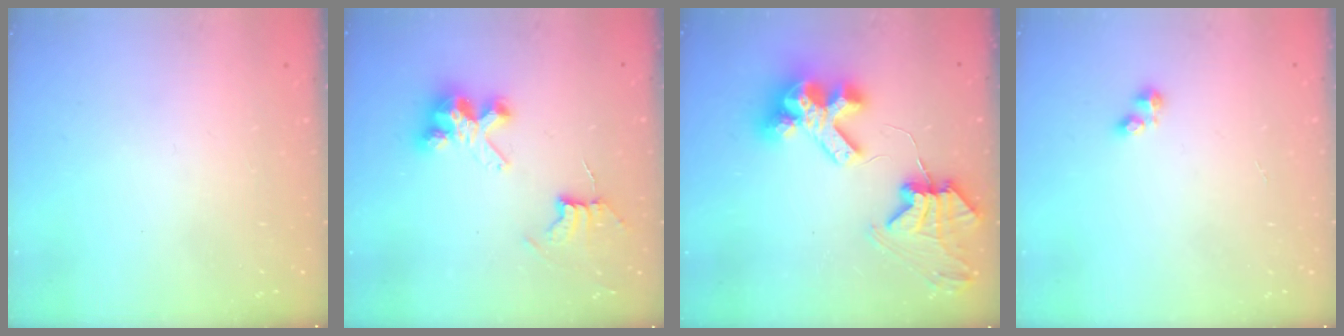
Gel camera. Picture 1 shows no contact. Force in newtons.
{"total": 8.2, "press": 8.1, "slide": 0.8}
{"total": 12.4, "press": 12.4, "slide": 1.3}
{"total": 2.5, "press": 2.4, "slide": 0.3}